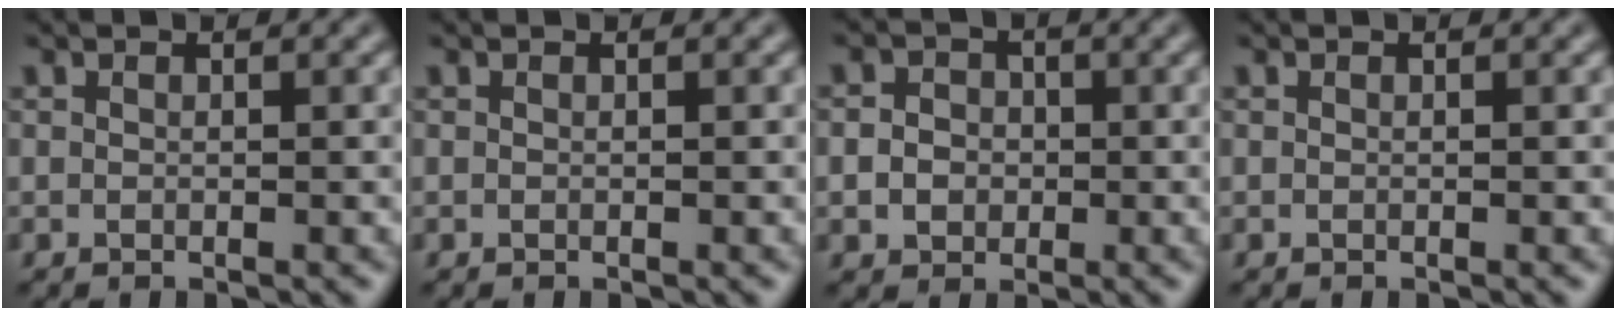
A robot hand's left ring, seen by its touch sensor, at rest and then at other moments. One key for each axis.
{"total": 0.0}
{"total": 3.0, "fx": -0.2, "fy": 2.7, "fz": 1.4, "tx": -0.010, "ty": 0.006, "tz": -0.017}
{"total": 0.0}